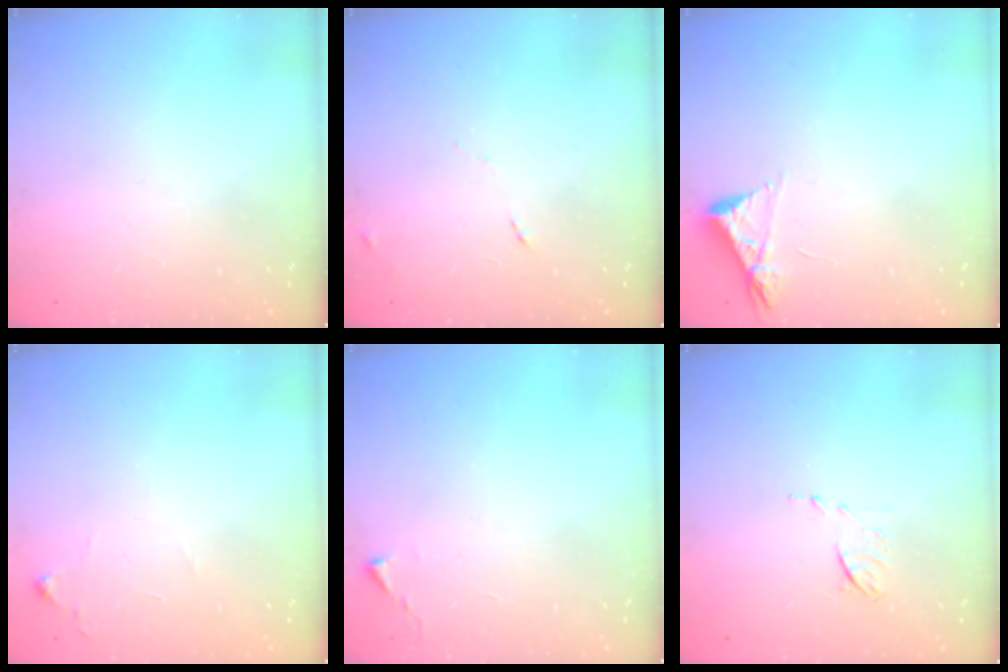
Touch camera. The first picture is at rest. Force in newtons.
{"total": 4.7, "press": 4.7, "slide": 0.6}
{"total": 4.5, "press": 4.4, "slide": 0.5}
{"total": 6.7, "press": 6.7, "slide": 0.9}
{"total": 2.7, "press": 2.7, "slide": 0.5}
{"total": 5.5, "press": 5.5, "slide": 0.8}